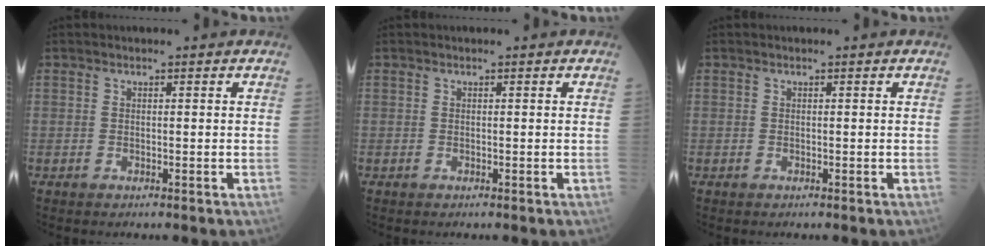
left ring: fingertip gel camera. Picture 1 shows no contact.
{"total": 0.0}
{"total": 0.0}